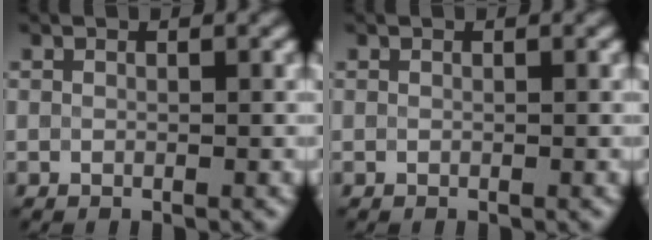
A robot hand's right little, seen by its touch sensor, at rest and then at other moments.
{"total": 0.0}